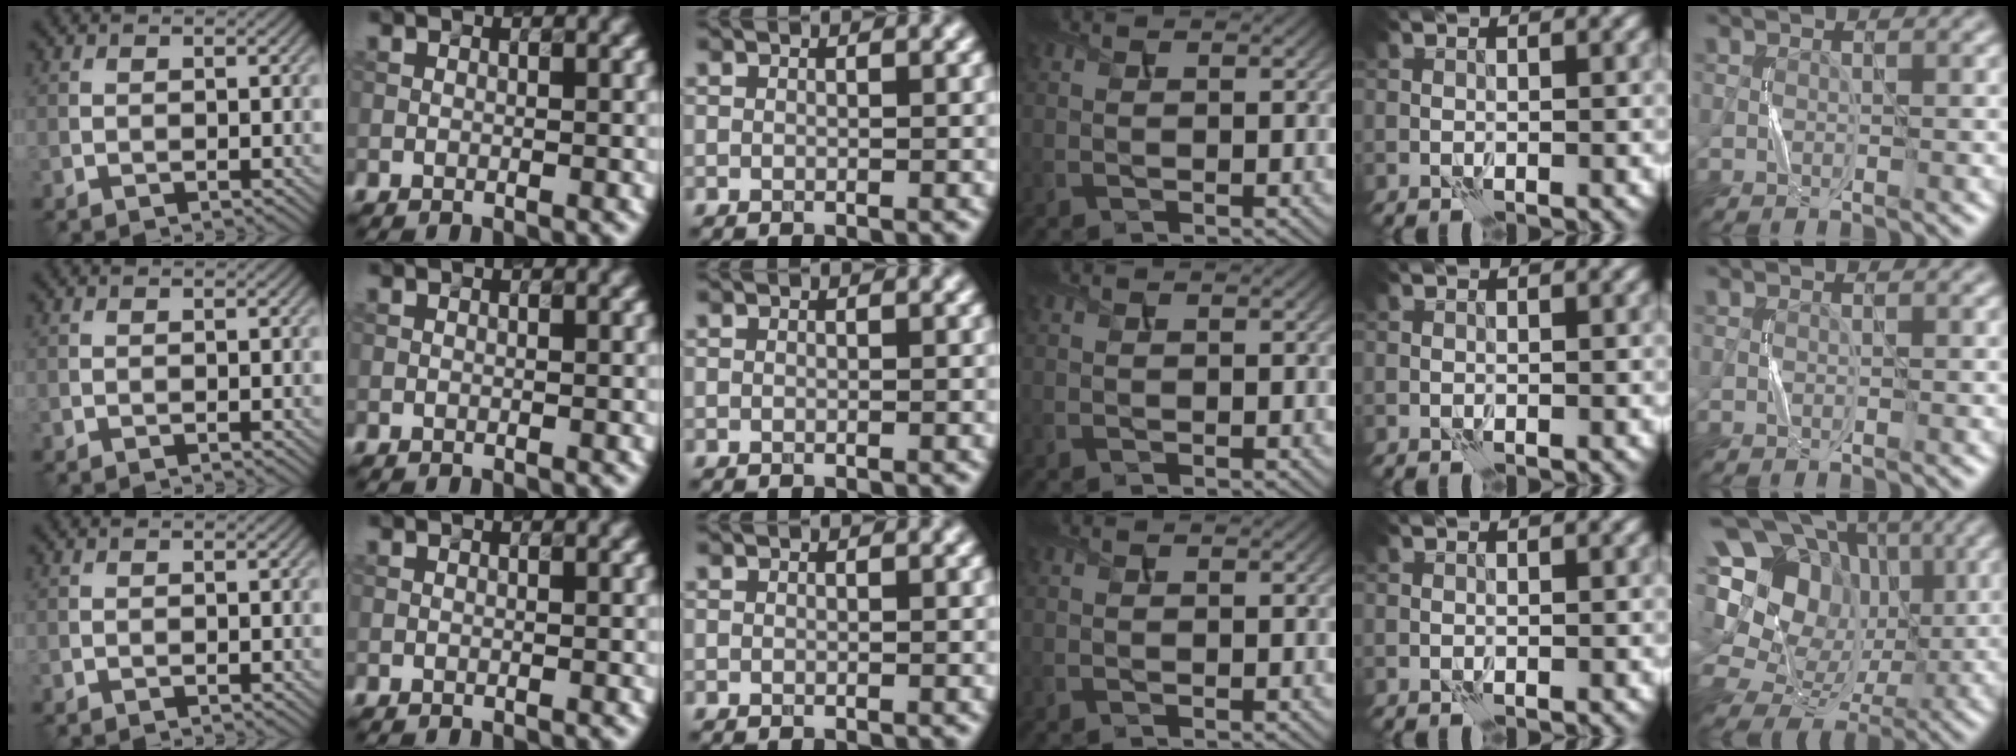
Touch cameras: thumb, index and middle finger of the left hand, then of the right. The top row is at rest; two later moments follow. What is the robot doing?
{"motion": "press", "object": "button"}